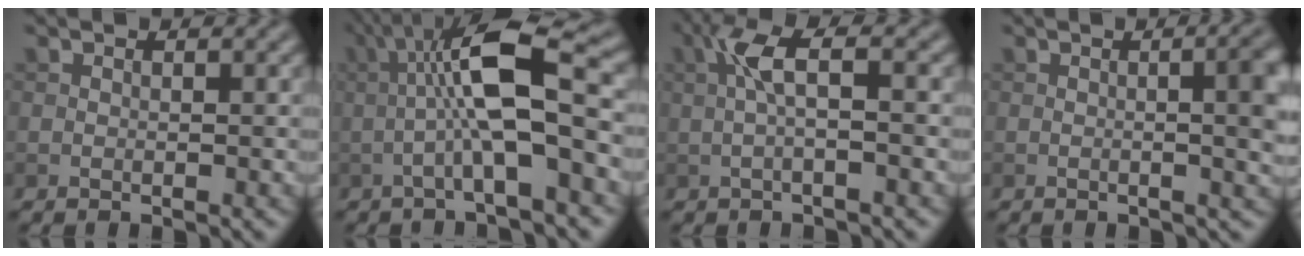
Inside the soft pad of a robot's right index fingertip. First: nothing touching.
{"total": 8.6, "force": [-0.6, 1.8, 8.4], "torque": [-0.142, 0.025, -0.016]}
{"total": 3.6, "force": [0.4, 0.8, 3.5], "torque": [-0.072, 0.013, 0.003]}
{"total": 6.6, "force": [0.1, 2.5, 6.1], "torque": [-0.052, 0.004, 0.000]}